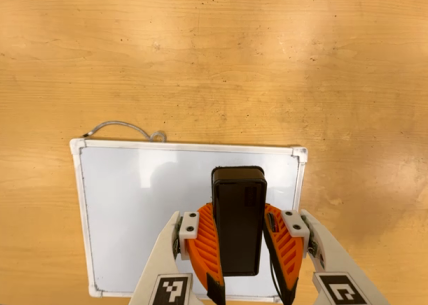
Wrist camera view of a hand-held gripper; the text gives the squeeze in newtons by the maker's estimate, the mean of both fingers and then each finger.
{"total": 6.5, "left": 5.8, "right": 7.2}